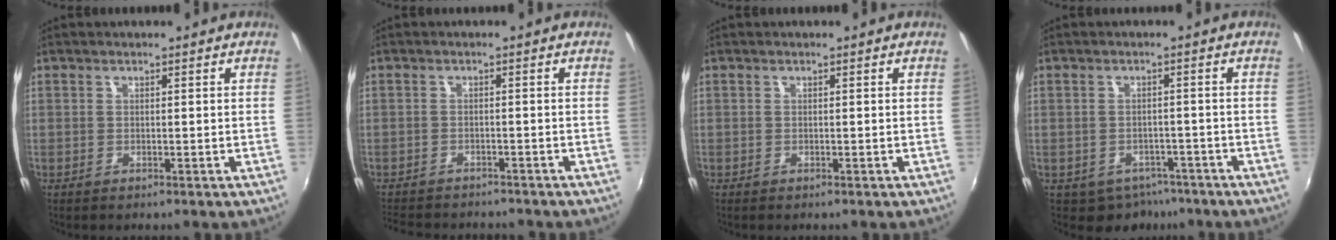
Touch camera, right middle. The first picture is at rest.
{"total": 8.7, "force": [-7.9, 2.4, 2.8], "torque": [-0.074, -0.016, -0.121]}
{"total": 0.0}
{"total": 5.1, "force": [-3.5, 3.5, 1.1], "torque": [-0.027, 0.002, -0.041]}